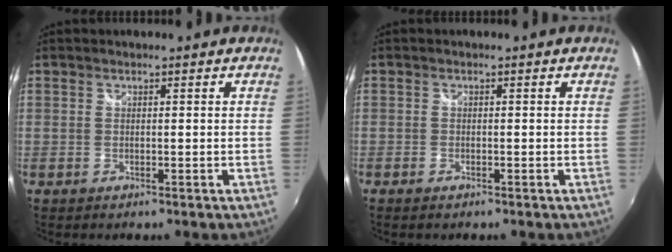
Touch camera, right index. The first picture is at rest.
{"total": 1.2, "force": [-1.0, 0.5, 0.4], "torque": [-0.009, -0.005, -0.020]}